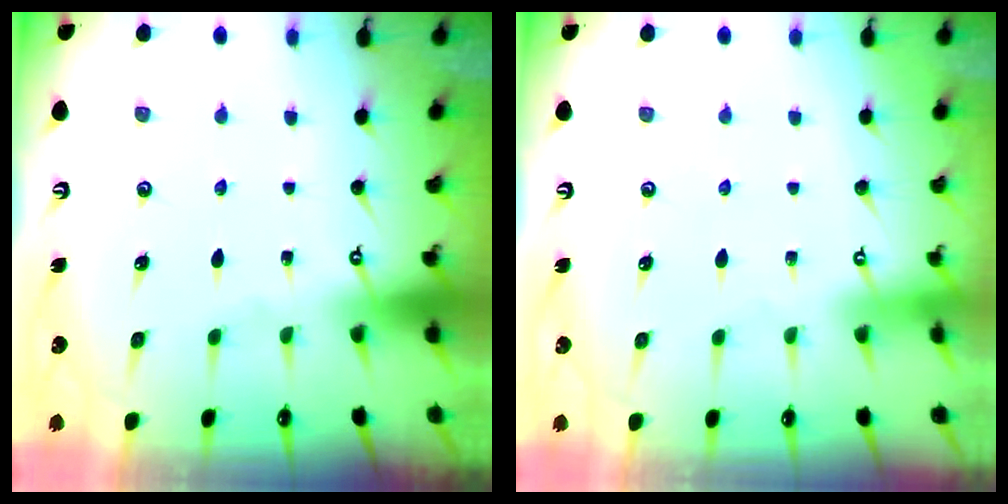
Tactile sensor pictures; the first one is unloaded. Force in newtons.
{"total": 3.8, "press": 3.8, "slide": 0.1}